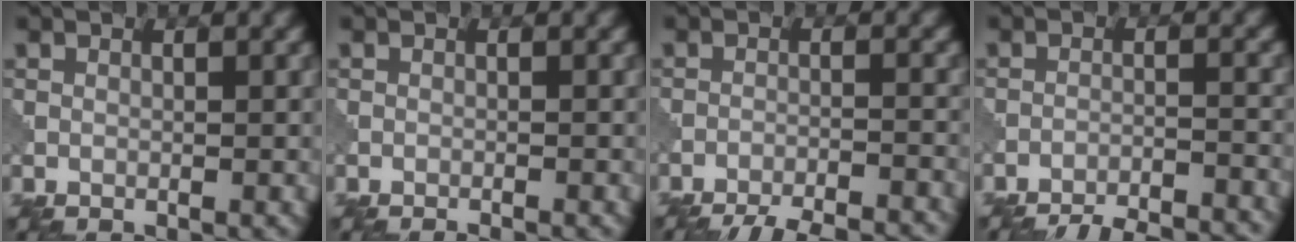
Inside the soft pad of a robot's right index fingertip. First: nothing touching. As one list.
[{"total": 1.0, "force": [-0.9, 0.1, 0.5], "torque": [0.000, -0.001, -0.017]}, {"total": 9.5, "force": [-8.9, 1.7, 2.7], "torque": [-0.033, -0.003, -0.125]}, {"total": 11.2, "force": [-10.7, 2.2, 2.4], "torque": [-0.022, 0.002, -0.142]}]